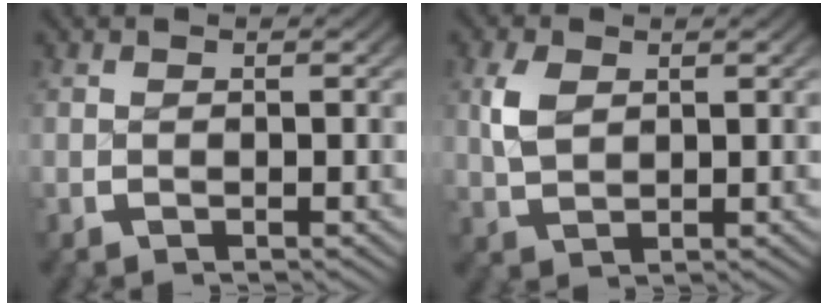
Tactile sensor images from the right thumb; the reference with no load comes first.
{"total": 2.8, "force": [1.0, 1.8, 1.9], "torque": [-0.042, -0.004, 0.028]}